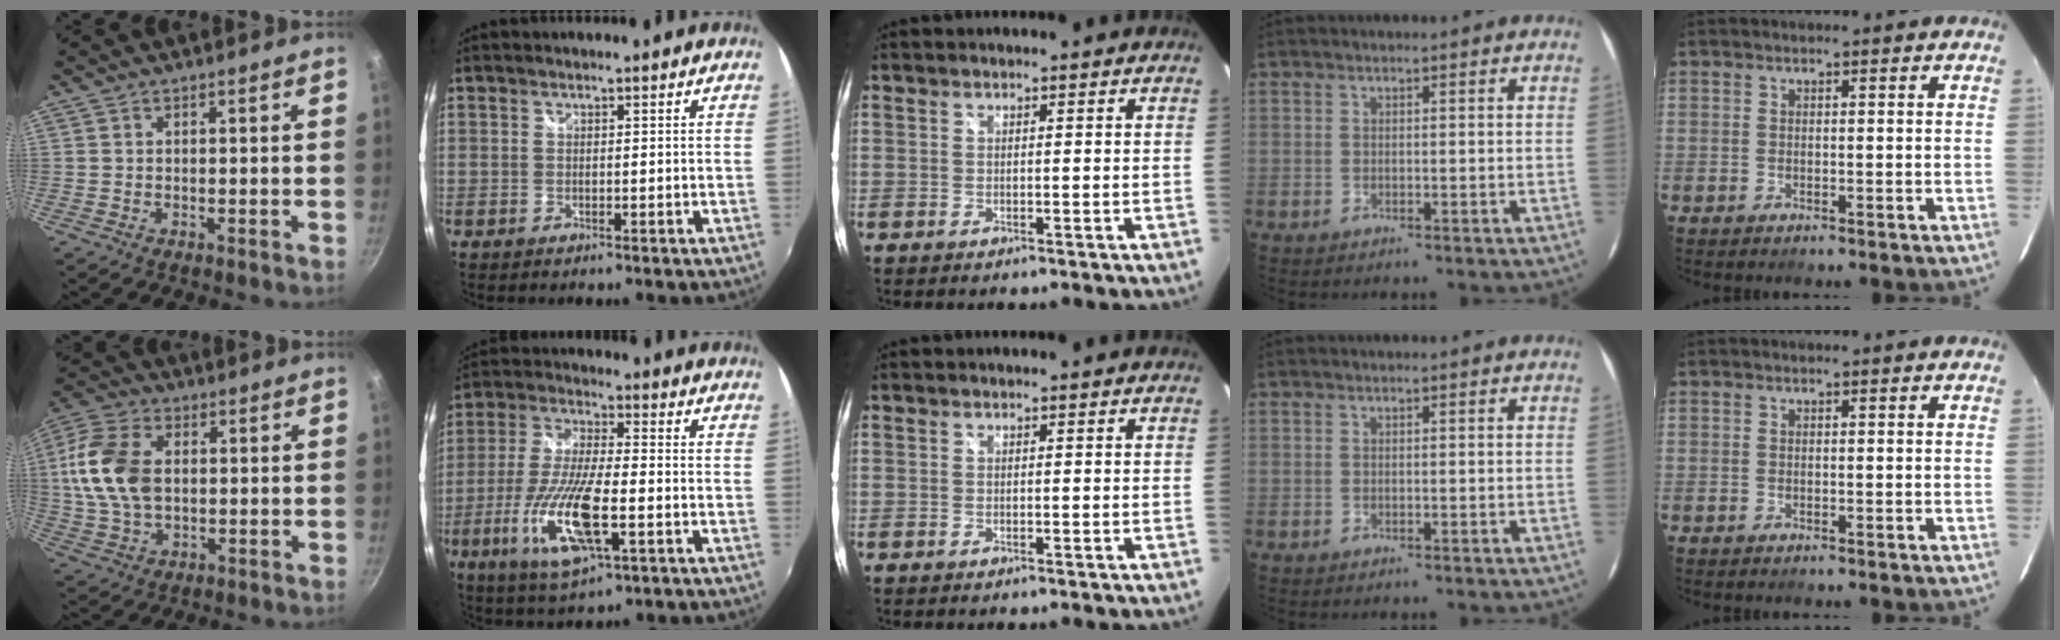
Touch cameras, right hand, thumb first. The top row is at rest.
{"thumb": {"total": 13.8, "force": [1.4, 9.0, 10.3], "torque": [-0.197, 0.011, 0.018]}, "index": {"total": 15.1, "force": [-5.1, 4.0, 13.6], "torque": [-0.288, -0.019, -0.097]}}